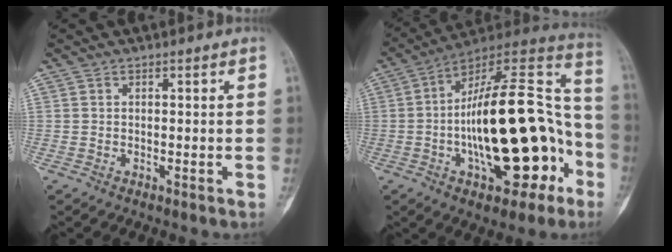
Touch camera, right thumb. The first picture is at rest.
{"total": 29.0, "force": [-6.5, 12.8, 25.2], "torque": [-0.357, 0.050, -0.091]}